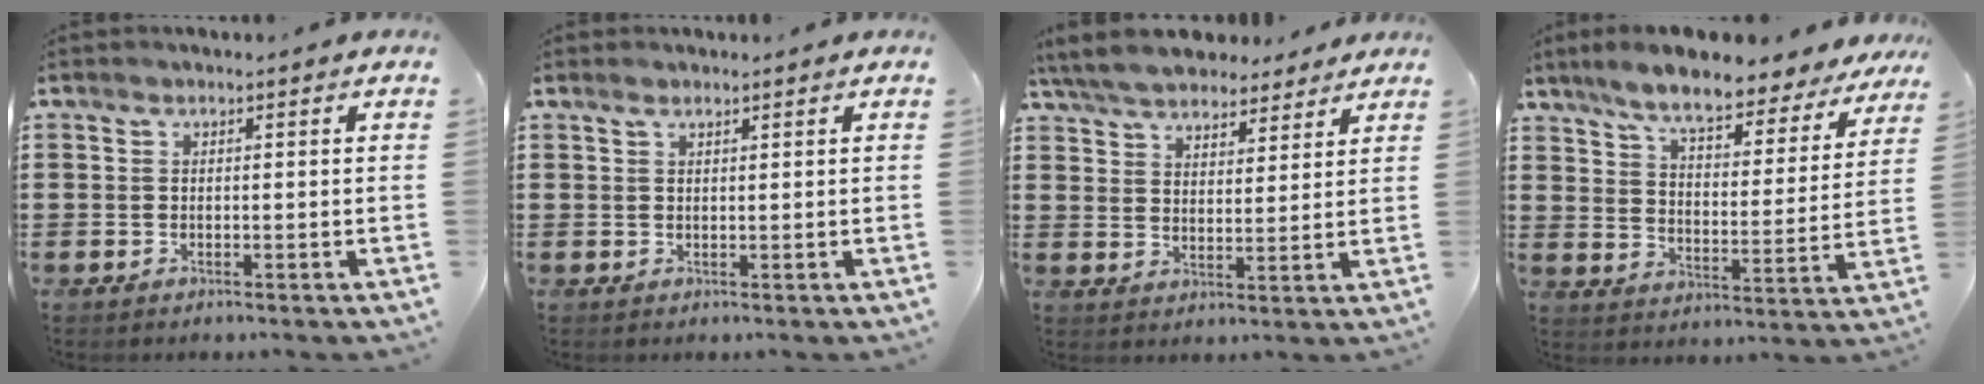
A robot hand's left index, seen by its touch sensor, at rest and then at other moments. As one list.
[{"total": 0.8, "force": [0.7, 0.1, 0.5], "torque": [-0.011, 0.000, 0.013]}, {"total": 6.7, "force": [6.2, 1.9, 1.8], "torque": [-0.061, -0.014, 0.115]}, {"total": 7.8, "force": [6.8, 0.8, 3.6], "torque": [-0.092, -0.037, 0.114]}]